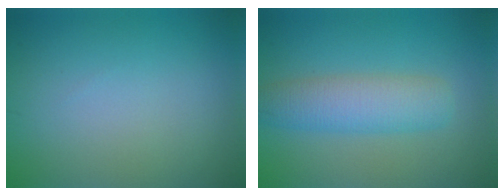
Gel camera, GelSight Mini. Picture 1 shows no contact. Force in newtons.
{"total": 4.7, "press": 4.7, "slide": 0.2}